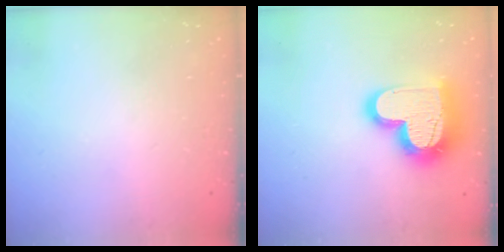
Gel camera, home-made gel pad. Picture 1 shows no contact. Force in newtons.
{"total": 21.0, "press": 21.0, "slide": 1.7}